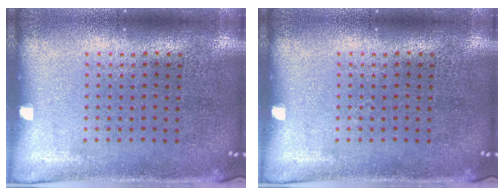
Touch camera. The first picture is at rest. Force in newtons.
{"total": 0.0}